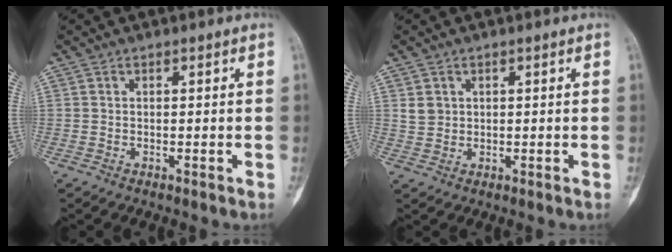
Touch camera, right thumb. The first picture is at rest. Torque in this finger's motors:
{"motor_torque": [-0.17, 0.45, 0.05, -0.28, -0.06]}